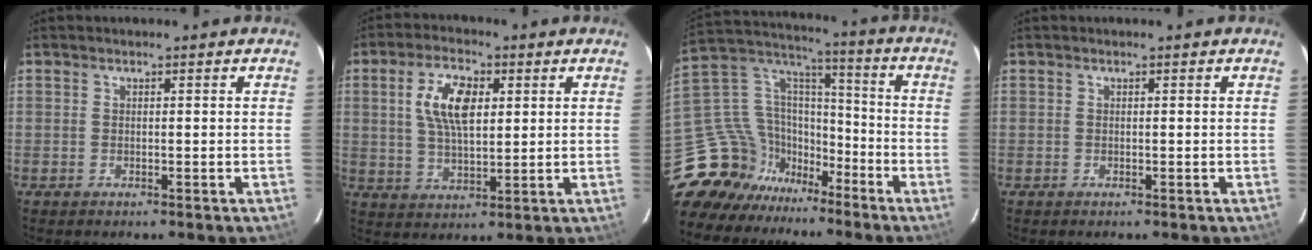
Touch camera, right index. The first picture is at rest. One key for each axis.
{"total": 9.4, "fx": 2.5, "fy": 4.4, "fz": 7.9, "tx": -0.150, "ty": 0.011, "tz": 0.048}
{"total": 19.8, "fx": -14.5, "fy": 11.9, "fz": 6.2, "tx": -0.155, "ty": 0.040, "tz": -0.241}
{"total": 0.0}